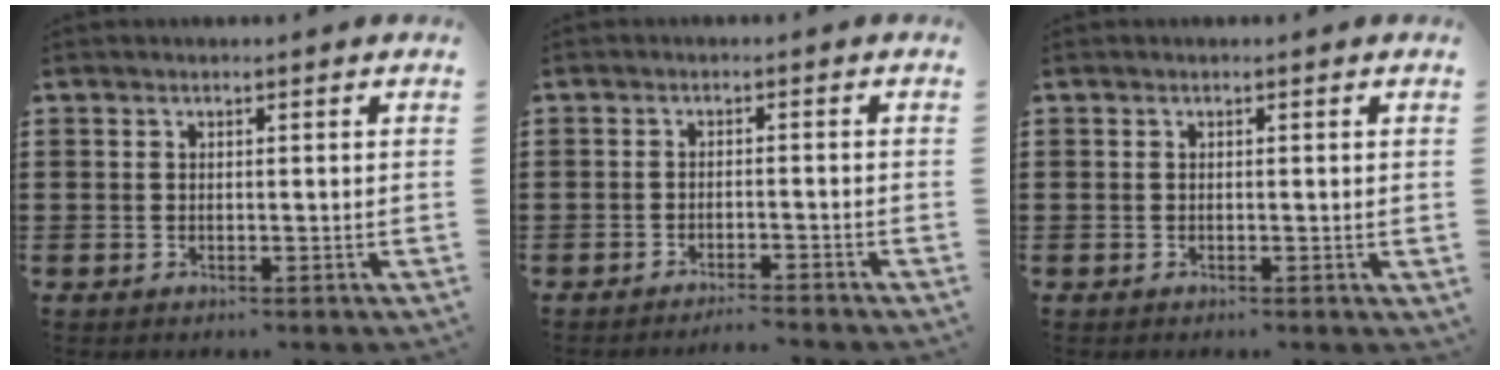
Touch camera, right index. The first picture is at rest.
{"total": 2.3, "force": [-2.2, -0.5, 0.4], "torque": [-0.009, -0.002, -0.044]}
{"total": 0.0}